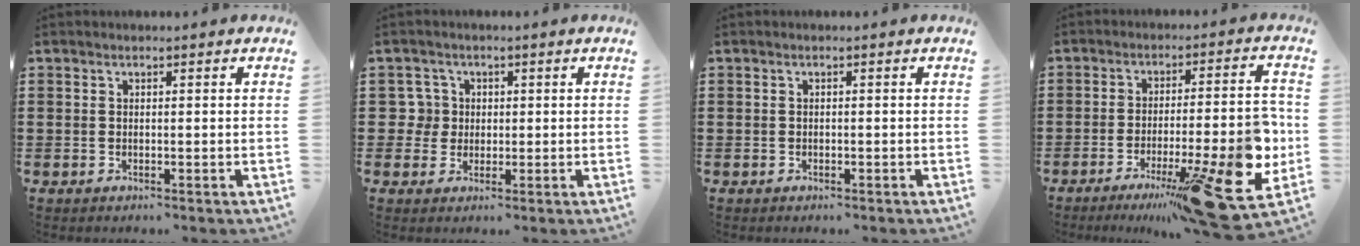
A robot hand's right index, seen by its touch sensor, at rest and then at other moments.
{"total": 3.1, "force": [0.5, 3.0, 0.6], "torque": [-0.025, 0.013, 0.006]}
{"total": 0.0}
{"total": 17.1, "force": [-7.1, 3.3, 15.2], "torque": [-0.206, 0.008, -0.104]}